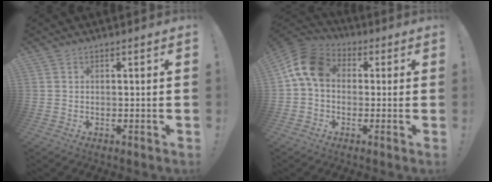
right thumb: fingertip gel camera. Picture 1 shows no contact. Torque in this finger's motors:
{"motor_torque": [1.36, 1.30, 1.13, -0.38, 0.04]}